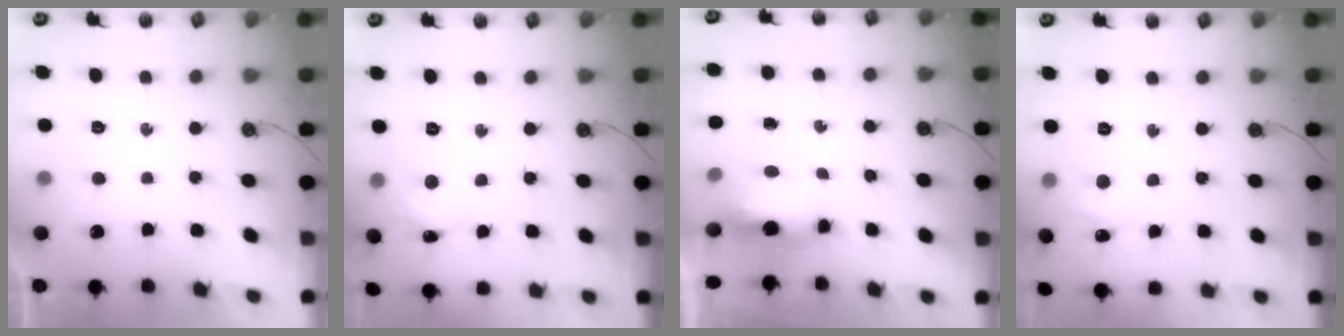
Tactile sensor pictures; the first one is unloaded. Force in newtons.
{"total": 4.0, "press": 4.0, "slide": 0.5}
{"total": 6.1, "press": 6.0, "slide": 1.0}
{"total": 4.1, "press": 4.0, "slide": 0.6}